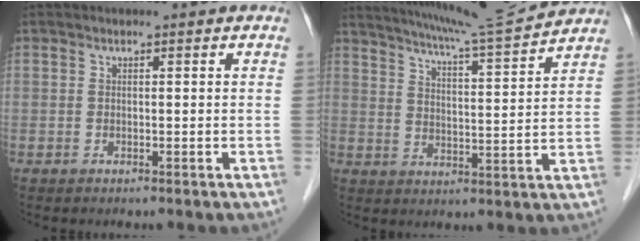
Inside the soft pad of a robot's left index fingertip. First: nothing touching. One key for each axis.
{"total": 12.8, "fx": 12.1, "fy": -1.6, "fz": 4.0, "tx": -0.076, "ty": -0.015, "tz": 0.179}